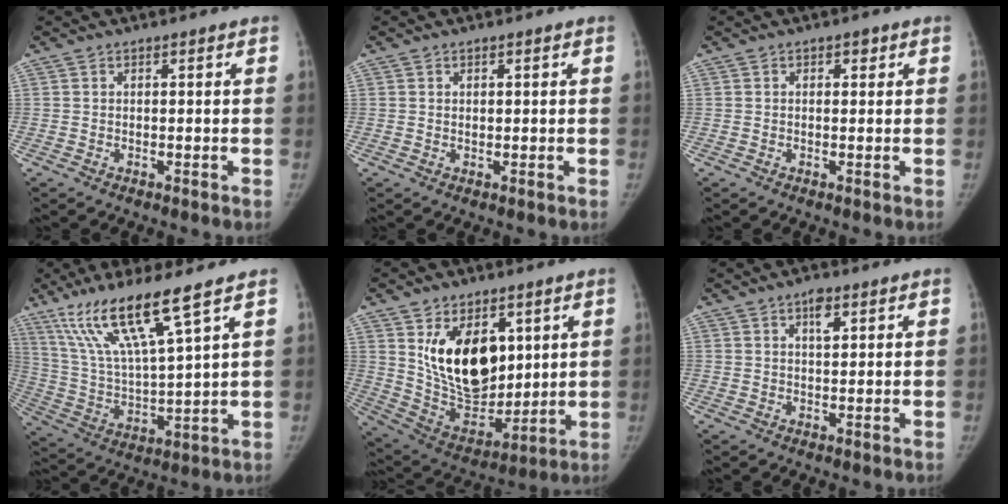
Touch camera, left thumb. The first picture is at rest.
{"total": 0.9, "force": [0.3, 0.6, 0.5], "torque": [-0.001, -0.002, 0.007]}
{"total": 1.4, "force": [0.6, 0.9, 0.8], "torque": [0.003, 0.000, 0.006]}
{"total": 16.0, "force": [10.3, 1.6, 12.2], "torque": [-0.237, -0.045, 0.207]}
{"total": 18.8, "force": [5.8, 11.7, 13.5], "torque": [-0.170, -0.040, 0.127]}
{"total": 3.3, "force": [1.7, 1.5, 2.4], "torque": [-0.031, -0.003, 0.026]}